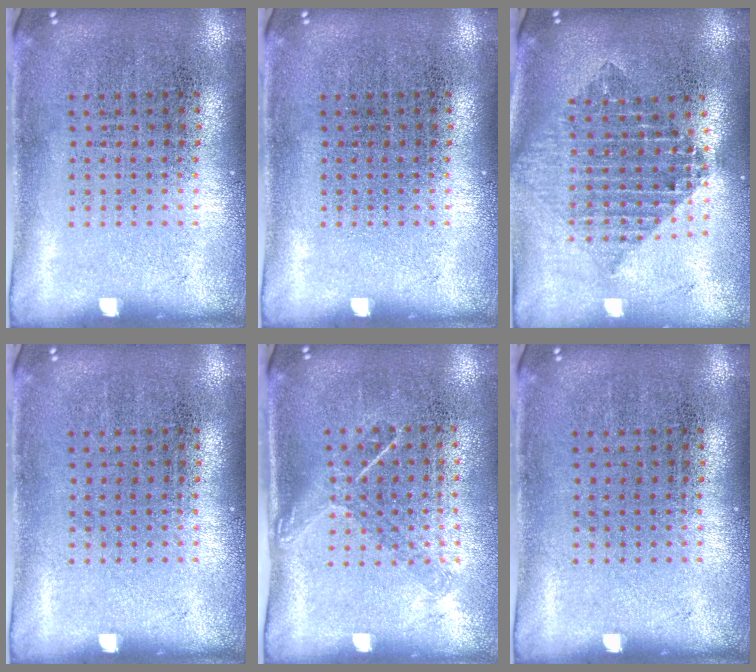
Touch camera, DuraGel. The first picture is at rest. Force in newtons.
{"total": 0.0}
{"total": 2.1, "press": 1.7, "slide": 1.2}
{"total": 0.0}
{"total": 1.2, "press": 0.9, "slide": 0.9}
{"total": 0.0}